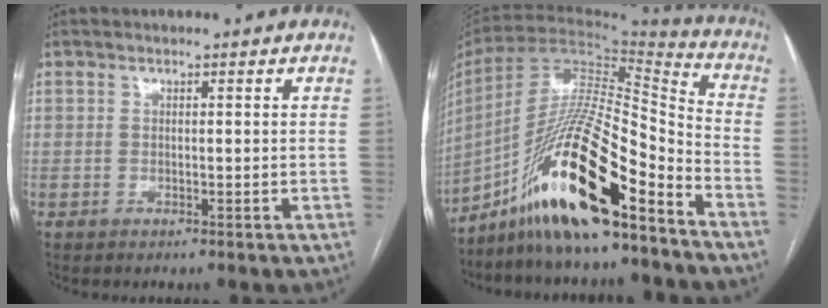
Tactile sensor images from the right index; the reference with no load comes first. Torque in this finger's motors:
{"motor_torque": [1.54, -0.60, 0.40, 0.07]}